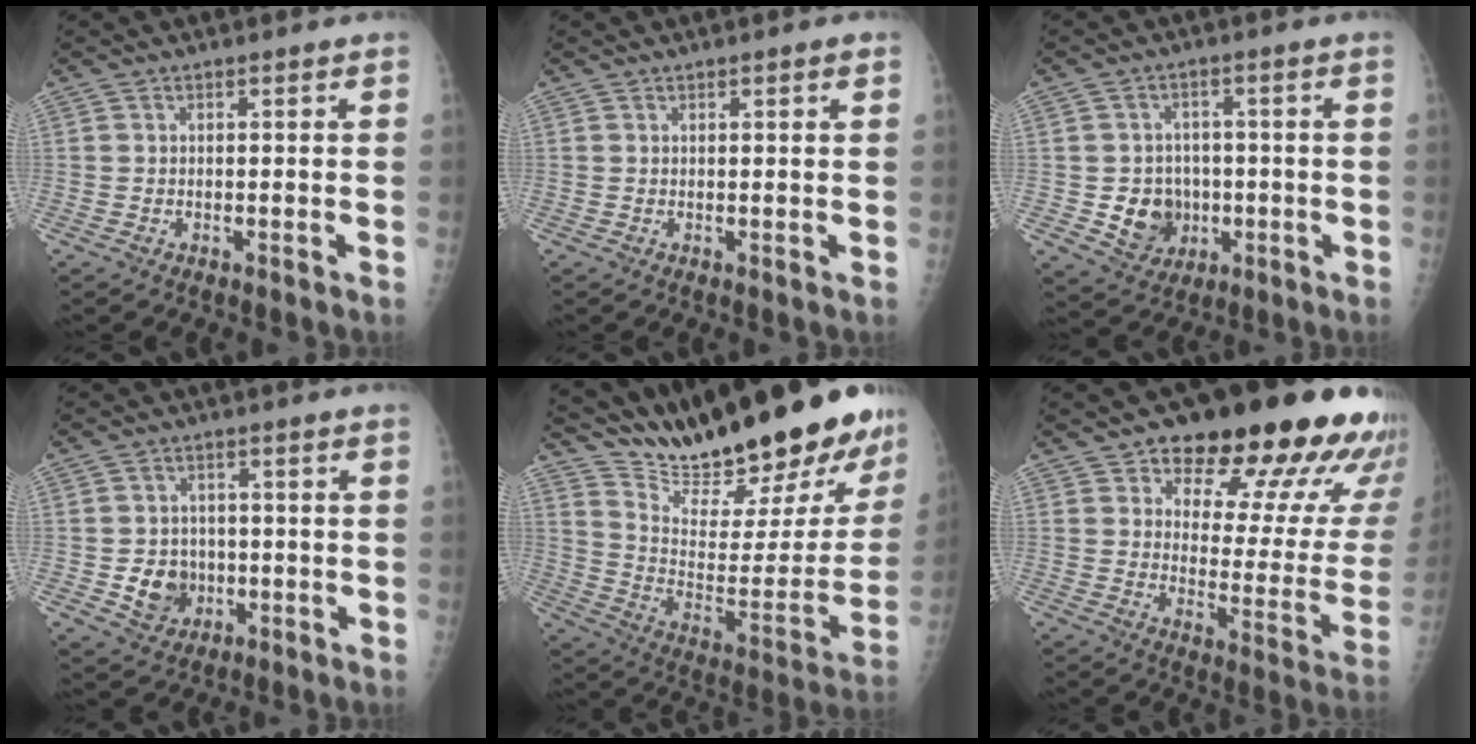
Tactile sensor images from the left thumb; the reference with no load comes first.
{"total": 1.1, "force": [0.7, 0.2, 0.9], "torque": [-0.012, -0.001, 0.009]}
{"total": 8.2, "force": [-1.3, 7.3, 3.5], "torque": [-0.021, 0.007, -0.011]}
{"total": 6.9, "force": [-1.2, 6.1, 3.0], "torque": [-0.020, 0.007, -0.013]}
{"total": 29.9, "force": [25.1, 6.2, 15.0], "torque": [-0.206, -0.139, 0.367]}
{"total": 24.3, "force": [16.7, 9.3, 15.1], "torque": [-0.147, -0.085, 0.215]}